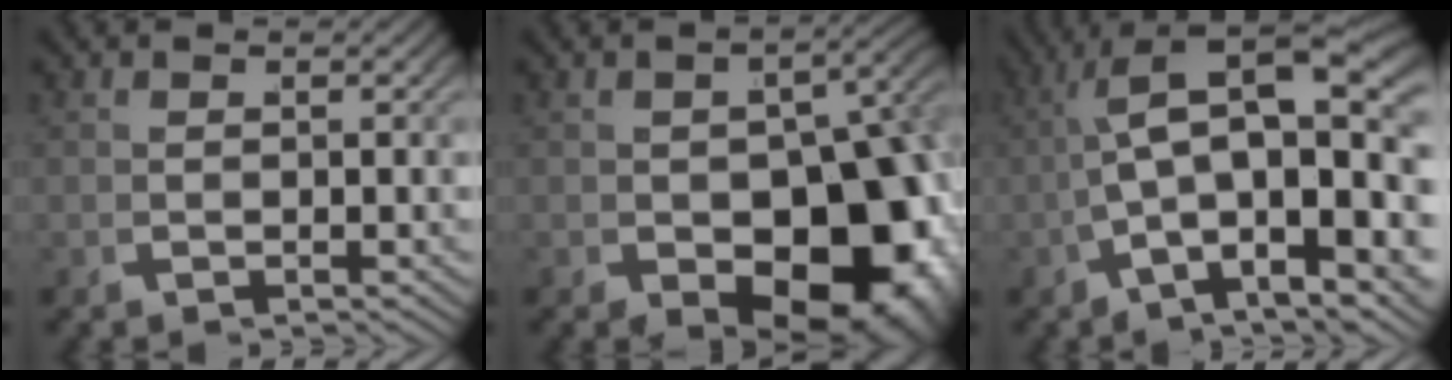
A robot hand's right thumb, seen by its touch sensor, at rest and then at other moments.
{"total": 16.1, "force": [-3.0, 9.8, 12.3], "torque": [-0.174, -0.063, -0.009]}
{"total": 12.8, "force": [1.1, 6.5, 11.0], "torque": [-0.197, -0.028, 0.030]}